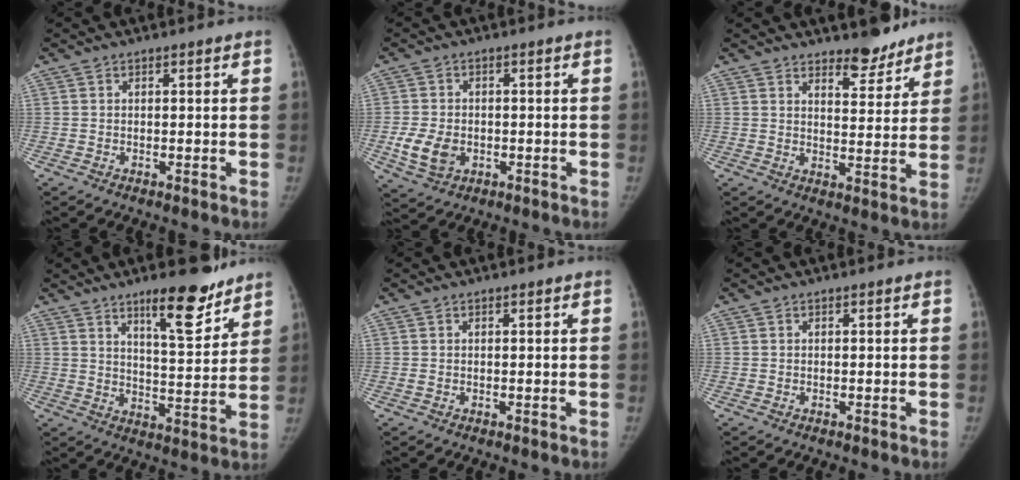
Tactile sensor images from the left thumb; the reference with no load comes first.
{"total": 7.0, "force": [-1.5, 5.2, 4.4], "torque": [-0.080, -0.004, -0.021]}
{"total": 7.1, "force": [6.0, 2.5, 2.7], "torque": [-0.010, -0.049, 0.092]}
{"total": 12.3, "force": [8.8, 3.4, 7.9], "torque": [-0.091, -0.065, 0.138]}
{"total": 0.6, "force": [0.2, 0.5, 0.3], "torque": [-0.007, -0.001, 0.003]}
{"total": 0.0}